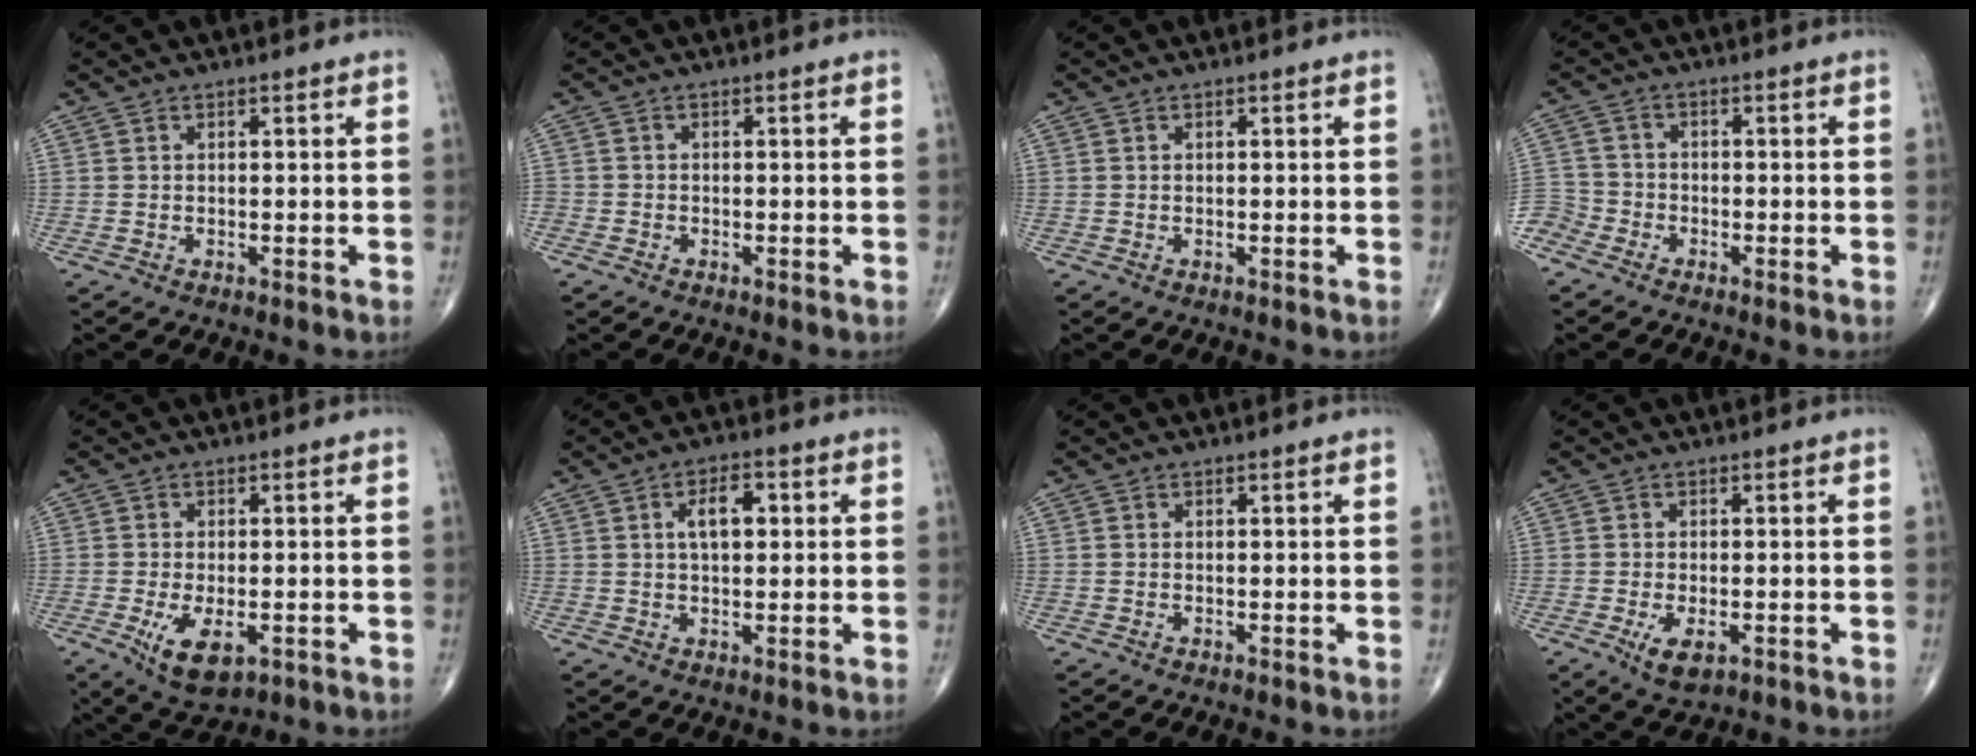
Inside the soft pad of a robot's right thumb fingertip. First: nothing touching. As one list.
[{"total": 1.1, "force": [-0.7, 0.8, 0.2], "torque": [-0.003, 0.002, -0.020]}, {"total": 0.0}, {"total": 5.3, "force": [-3.8, 3.5, 1.0], "torque": [-0.021, 0.009, -0.086]}, {"total": 7.7, "force": [-2.6, 3.8, 6.2], "torque": [-0.107, -0.009, -0.034]}, {"total": 5.6, "force": [1.2, 2.9, 4.6], "torque": [-0.067, 0.008, 0.016]}, {"total": 0.0}, {"total": 4.8, "force": [-1.8, 2.3, 3.8], "torque": [-0.066, -0.007, -0.025]}]